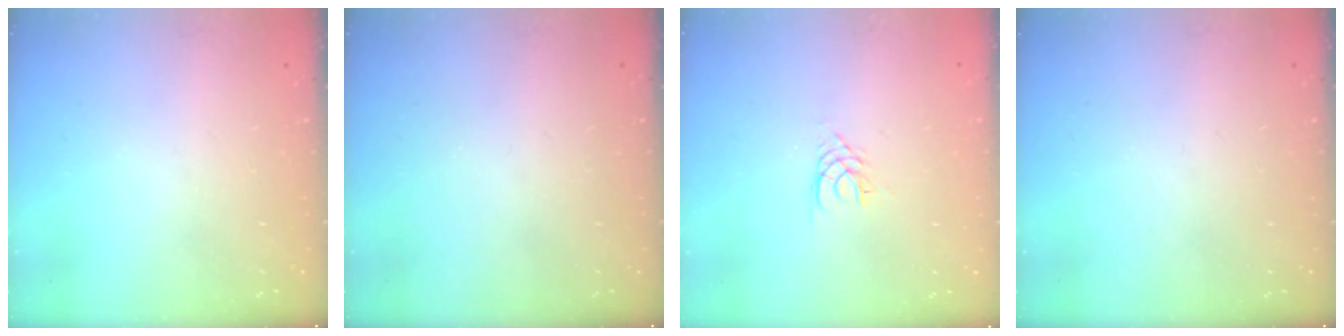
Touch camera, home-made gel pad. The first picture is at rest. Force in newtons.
{"total": 0.0}
{"total": 3.2, "press": 3.2, "slide": 0.4}
{"total": 0.0}